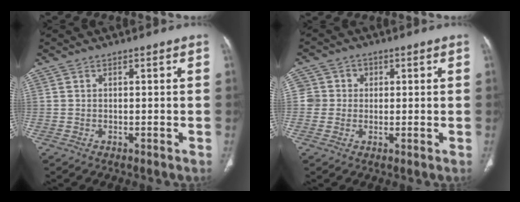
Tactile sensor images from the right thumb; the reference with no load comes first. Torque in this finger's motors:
{"motor_torque": [-0.20, 0.01, -0.02, 0.46, -0.03]}